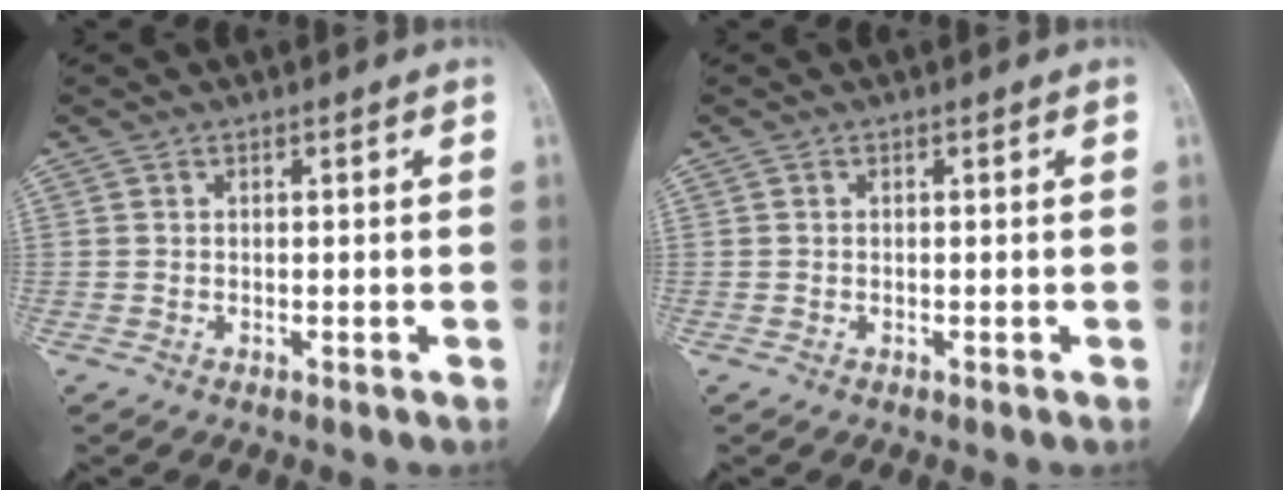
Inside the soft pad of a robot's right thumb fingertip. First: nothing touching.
{"total": 0.0}